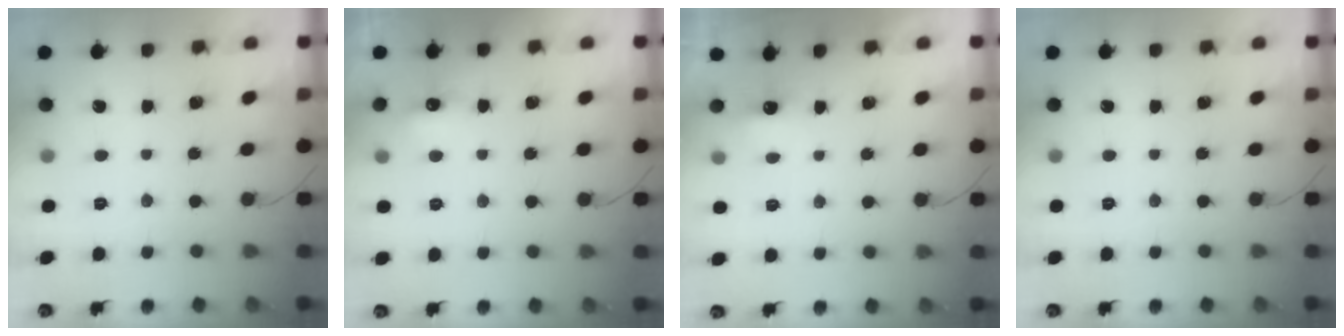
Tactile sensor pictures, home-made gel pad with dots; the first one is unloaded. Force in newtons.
{"total": 5.3, "press": 5.2, "slide": 1.2}
{"total": 2.3, "press": 2.2, "slide": 0.7}
{"total": 0.0}